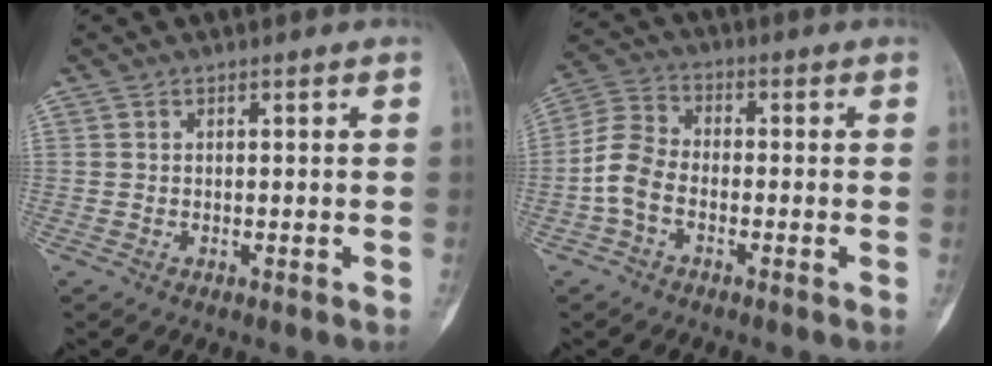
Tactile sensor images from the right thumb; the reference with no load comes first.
{"total": 7.2, "force": [-2.3, 4.7, 4.9], "torque": [-0.098, 0.026, -0.058]}